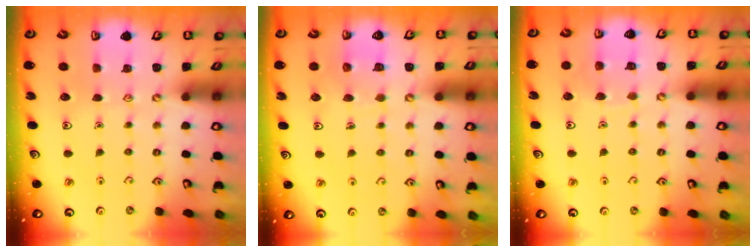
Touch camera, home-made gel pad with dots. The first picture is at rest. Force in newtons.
{"total": 5.7, "press": 5.7, "slide": 0.5}
{"total": 6.1, "press": 6.1, "slide": 0.4}